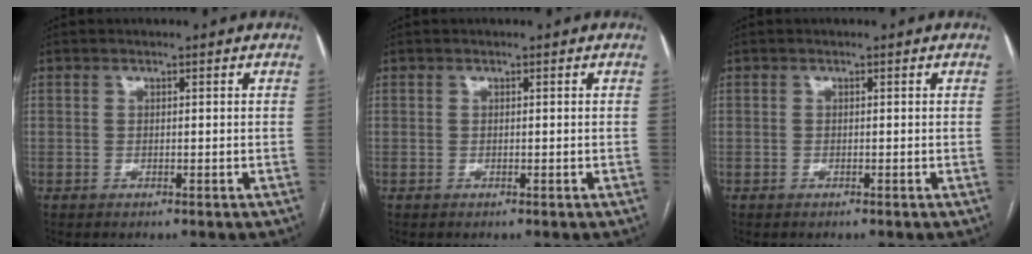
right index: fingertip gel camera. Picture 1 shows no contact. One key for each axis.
{"total": 0.0}
{"total": 0.0}